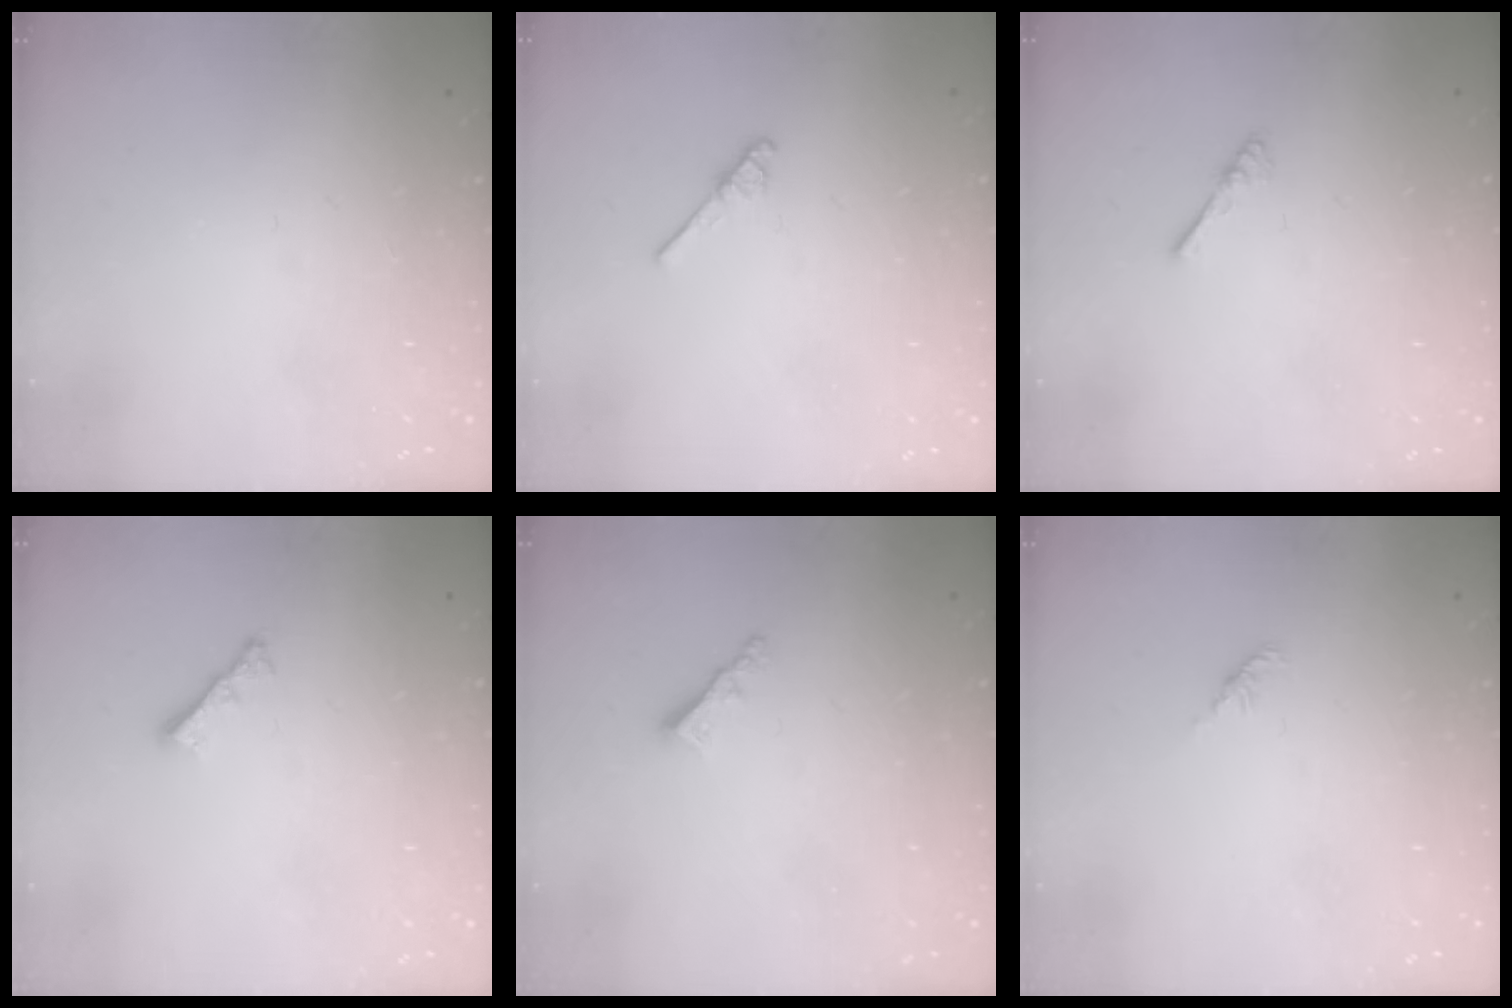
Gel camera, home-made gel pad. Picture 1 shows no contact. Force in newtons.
{"total": 3.0, "press": 2.9, "slide": 0.5}
{"total": 2.4, "press": 2.4, "slide": 0.5}
{"total": 2.8, "press": 2.7, "slide": 0.6}
{"total": 2.3, "press": 2.3, "slide": 0.1}
{"total": 1.8, "press": 1.7, "slide": 0.6}